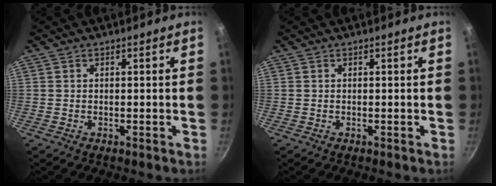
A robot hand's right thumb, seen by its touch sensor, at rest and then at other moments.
{"total": 0.0}